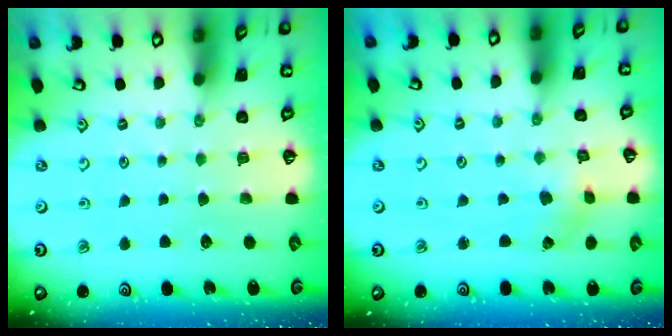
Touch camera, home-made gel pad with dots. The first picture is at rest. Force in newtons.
{"total": 1.7, "press": 1.7, "slide": 0.3}